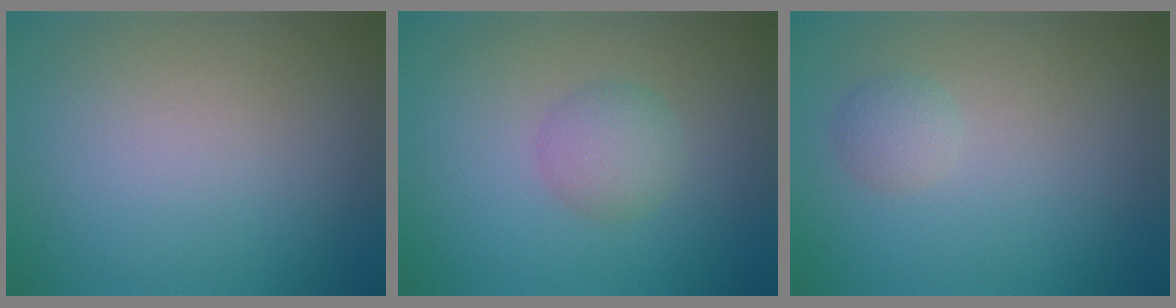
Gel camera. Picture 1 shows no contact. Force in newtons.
{"total": 2.6, "press": 2.6, "slide": 0.1}
{"total": 1.5, "press": 1.5, "slide": 0.0}